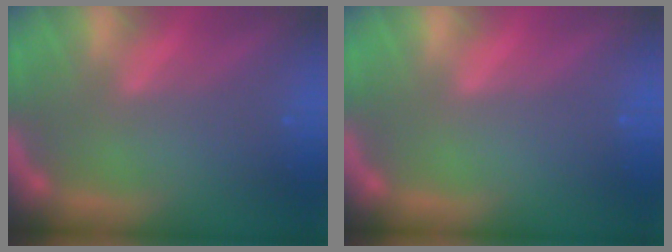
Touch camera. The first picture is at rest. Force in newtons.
{"total": 0.0}